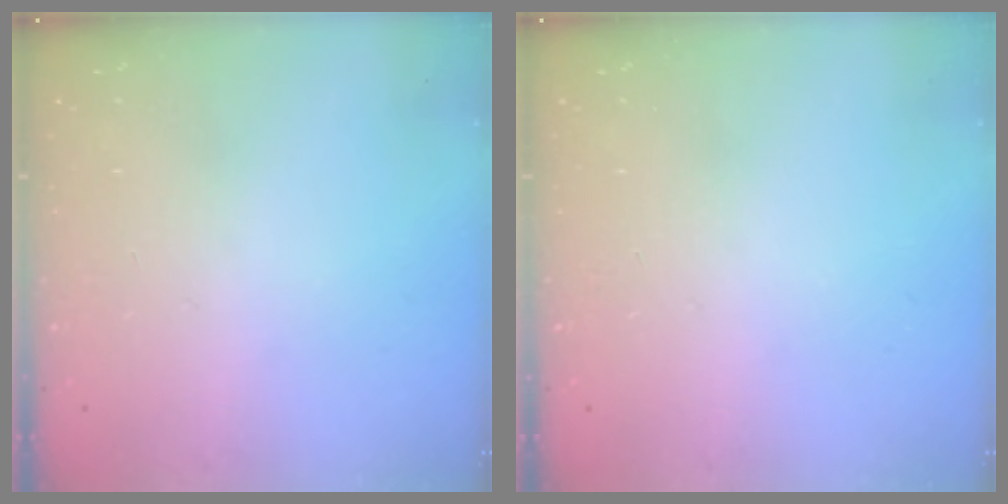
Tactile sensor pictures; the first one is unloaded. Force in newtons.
{"total": 0.0}